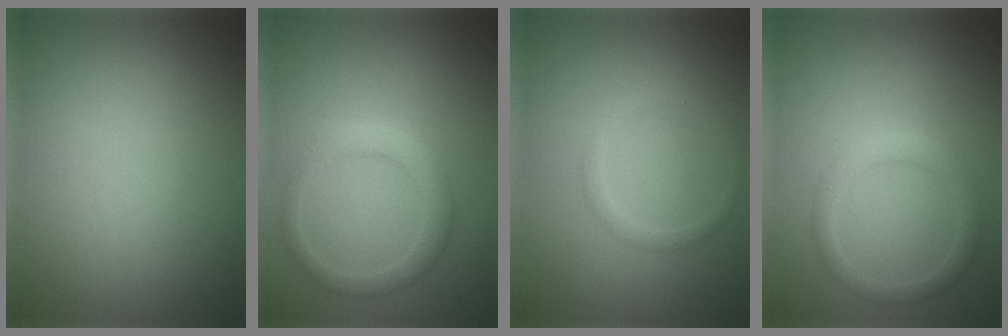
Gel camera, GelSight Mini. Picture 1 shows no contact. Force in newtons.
{"total": 2.7, "press": 2.7, "slide": 0.0}
{"total": 1.2, "press": 1.2, "slide": 0.1}
{"total": 2.2, "press": 2.2, "slide": 0.1}